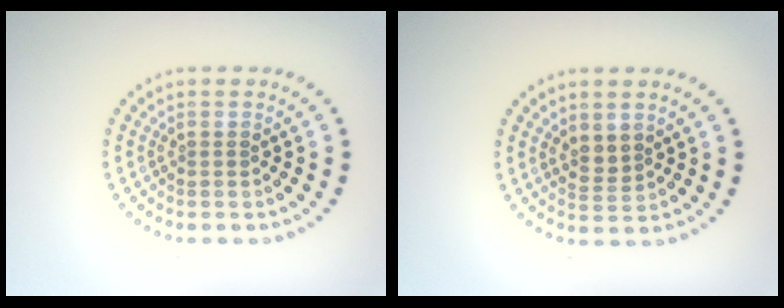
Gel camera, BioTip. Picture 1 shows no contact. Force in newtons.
{"total": 1.7, "press": 1.5, "slide": 0.8}